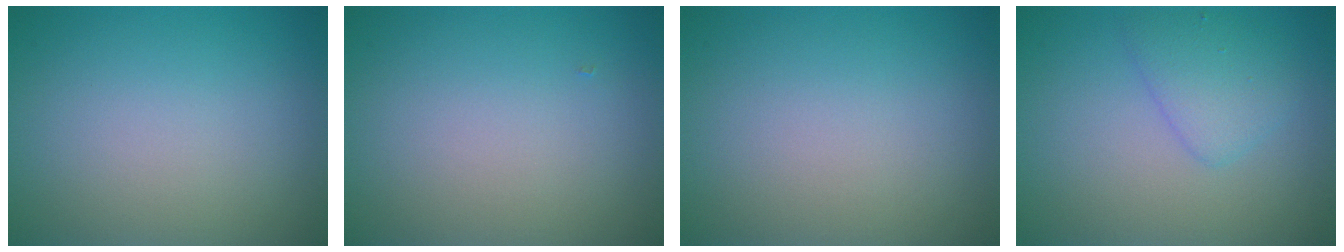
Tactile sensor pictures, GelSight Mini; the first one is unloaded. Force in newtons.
{"total": 0.0}
{"total": 0.0}
{"total": 2.6, "press": 2.6, "slide": 0.1}